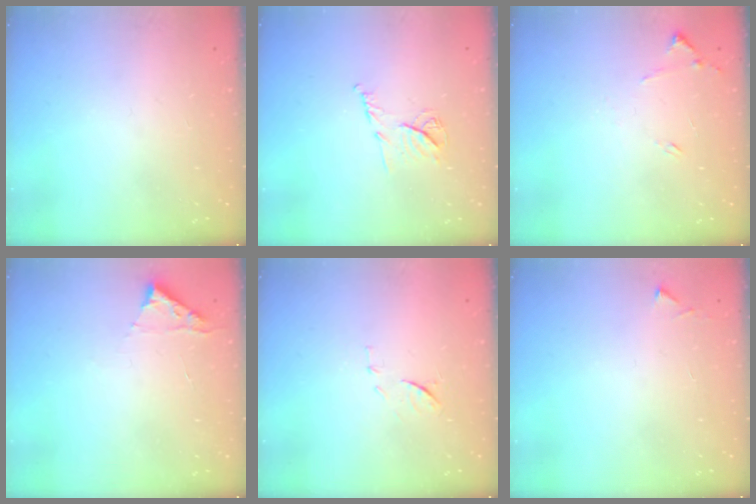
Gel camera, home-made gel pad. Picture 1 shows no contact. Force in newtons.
{"total": 7.9, "press": 7.9, "slide": 0.3}
{"total": 8.0, "press": 8.0, "slide": 0.7}
{"total": 2.8, "press": 2.8, "slide": 0.3}
{"total": 6.2, "press": 6.2, "slide": 1.0}
{"total": 4.8, "press": 4.8, "slide": 0.6}